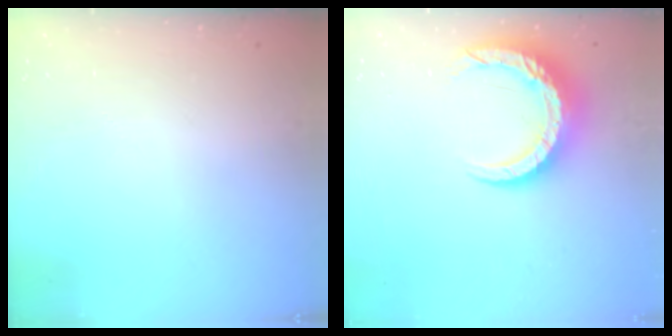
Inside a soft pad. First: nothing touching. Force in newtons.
{"total": 12.0, "press": 11.9, "slide": 1.2}